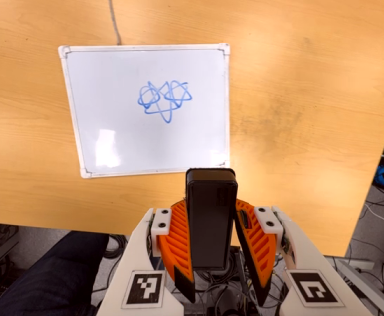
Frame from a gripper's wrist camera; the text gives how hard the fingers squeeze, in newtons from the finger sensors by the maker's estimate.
{"total": 5.4, "left": 4.9, "right": 5.9}